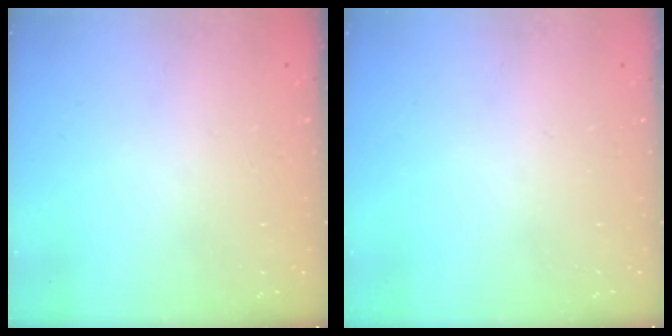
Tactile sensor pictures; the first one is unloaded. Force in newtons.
{"total": 0.0}